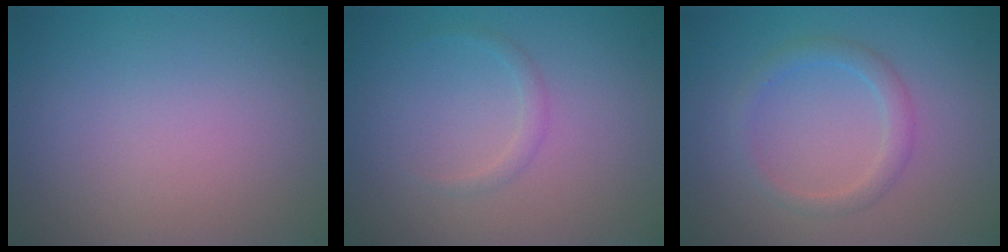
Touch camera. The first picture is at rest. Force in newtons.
{"total": 0.9, "press": 0.9, "slide": 0.1}
{"total": 2.0, "press": 2.0, "slide": 0.1}